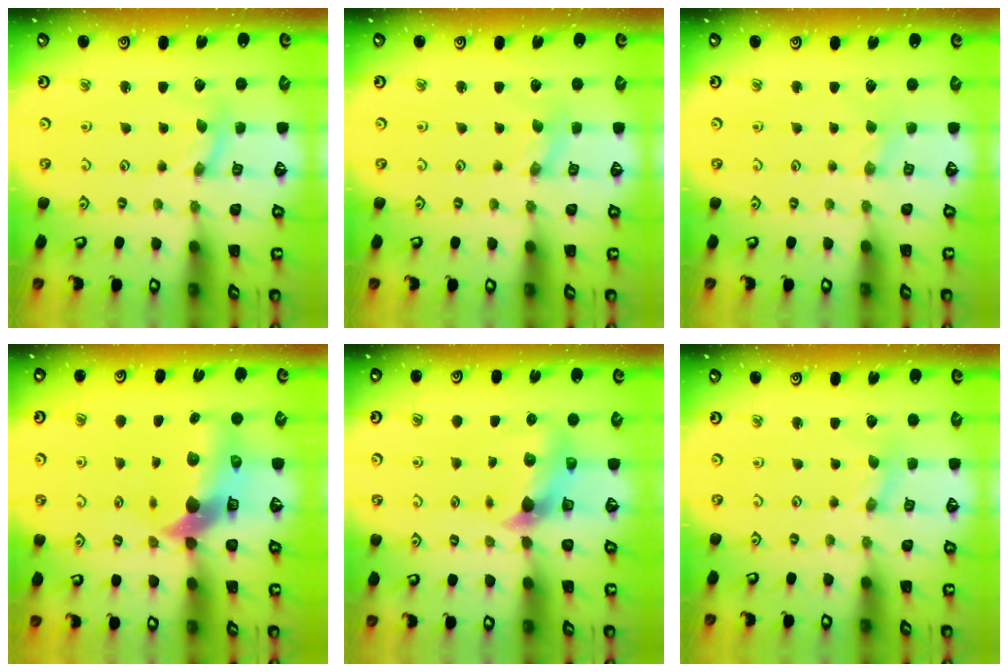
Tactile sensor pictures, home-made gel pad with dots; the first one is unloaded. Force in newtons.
{"total": 0.0}
{"total": 0.5, "press": 0.5, "slide": 0.2}
{"total": 11.1, "press": 10.9, "slide": 1.8}
{"total": 6.1, "press": 6.1, "slide": 0.7}
{"total": 0.0}